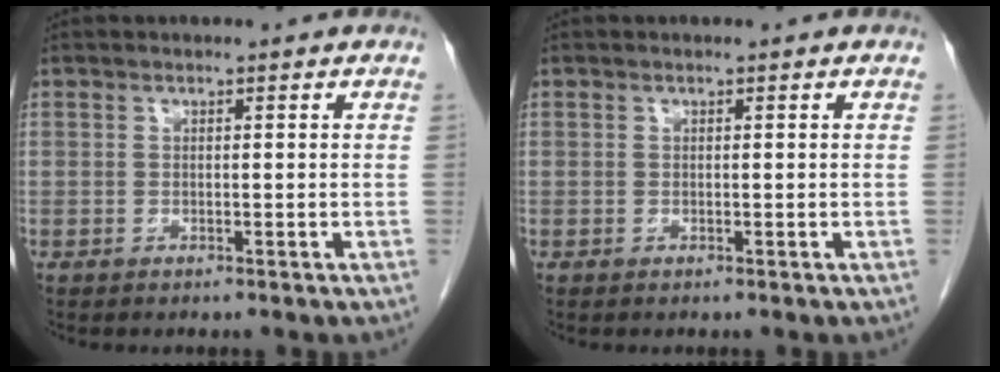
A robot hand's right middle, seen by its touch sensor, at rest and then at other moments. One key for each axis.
{"total": 0.0}